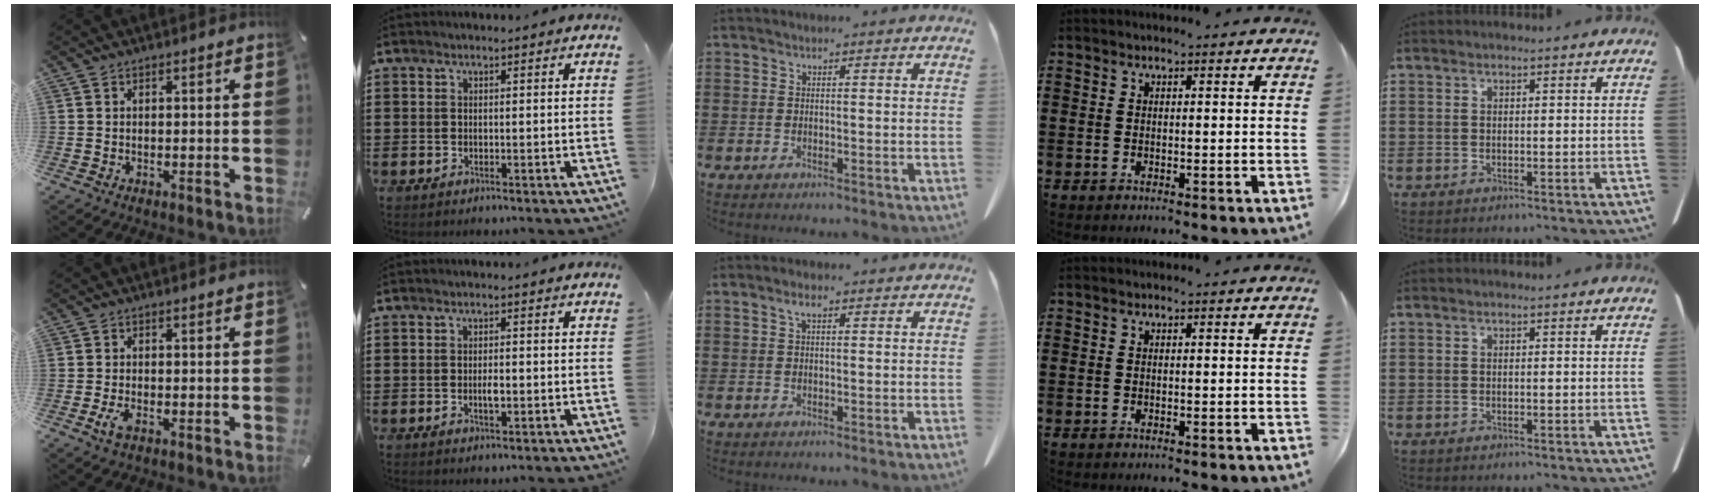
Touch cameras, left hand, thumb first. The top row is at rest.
{"thumb": {"total": 2.5, "force": [-0.9, 0.9, 2.2], "torque": [-0.056, -0.007, -0.021]}, "index": {"total": 1.9, "force": [-0.4, 0.7, 1.7], "torque": [-0.034, 0.002, -0.009]}, "middle": {"total": 1.8, "force": [0.6, 0.6, 1.6], "torque": [-0.033, 0.006, 0.010]}}